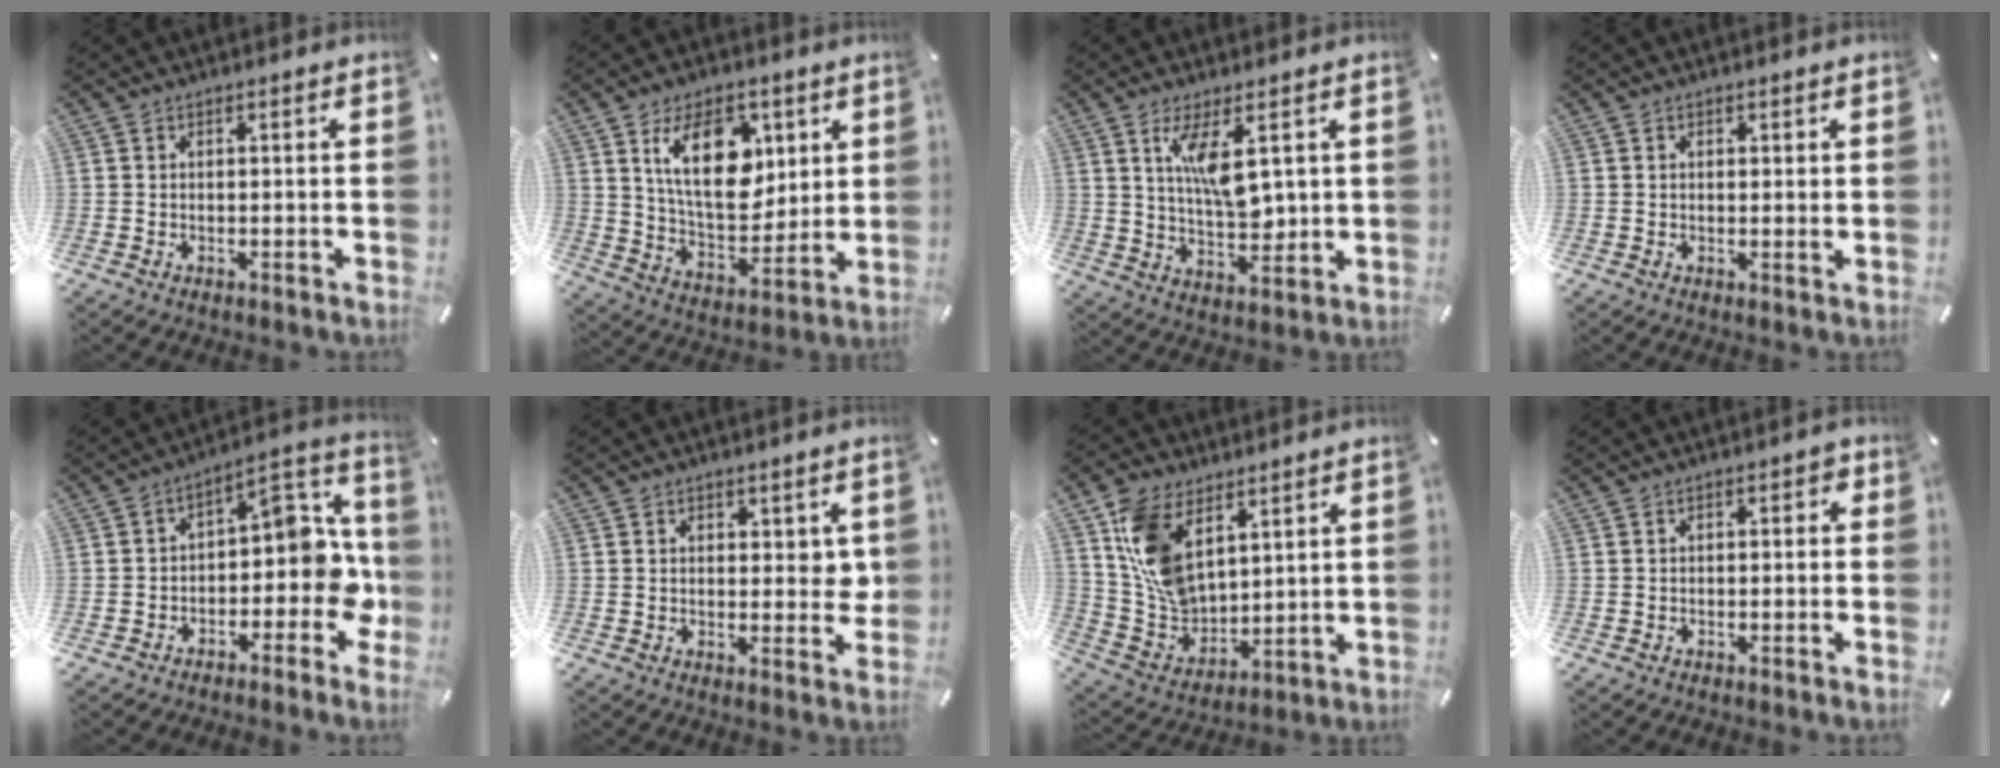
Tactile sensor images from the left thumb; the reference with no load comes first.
{"total": 18.0, "force": [7.3, 10.7, 12.5], "torque": [-0.215, -0.010, 0.126]}
{"total": 9.8, "force": [3.7, 4.1, 8.1], "torque": [-0.152, -0.023, 0.059]}
{"total": 1.1, "force": [0.4, 0.7, 0.8], "torque": [-0.008, -0.001, 0.005]}
{"total": 11.1, "force": [-1.3, 6.9, 8.6], "torque": [-0.095, -0.015, -0.026]}
{"total": 3.7, "force": [1.4, 2.6, 2.2], "torque": [-0.013, -0.005, 0.019]}
{"total": 13.5, "force": [6.4, 9.2, 7.4], "torque": [-0.176, -0.022, 0.128]}
{"total": 1.7, "force": [-0.5, 1.1, 1.2], "torque": [-0.021, 0.008, -0.010]}